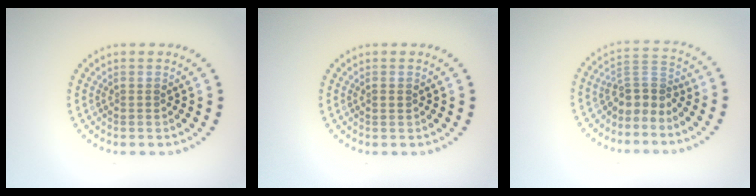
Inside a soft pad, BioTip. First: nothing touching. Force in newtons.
{"total": 0.8, "press": 0.8, "slide": 0.1}
{"total": 3.0, "press": 2.1, "slide": 2.2}